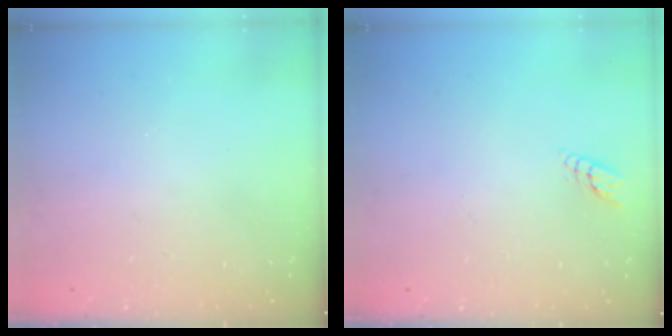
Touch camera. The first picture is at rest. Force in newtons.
{"total": 3.1, "press": 3.0, "slide": 0.3}